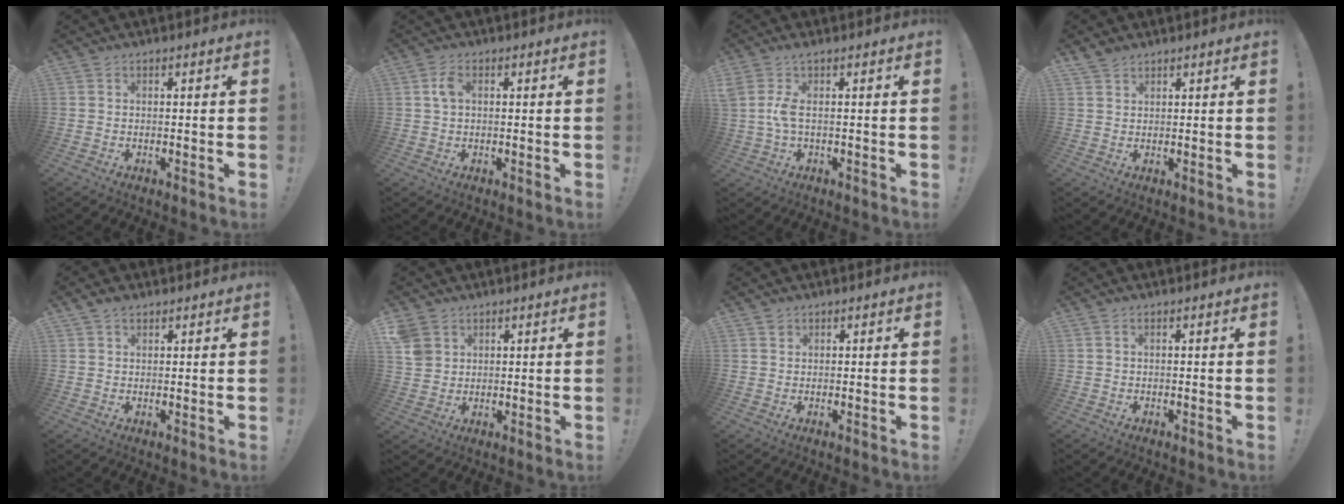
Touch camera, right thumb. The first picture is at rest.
{"total": 3.7, "force": [0.8, 2.0, 3.0], "torque": [-0.052, 0.004, 0.014]}
{"total": 5.0, "force": [0.4, 0.9, 4.9], "torque": [-0.102, -0.009, 0.006]}
{"total": 2.7, "force": [2.4, 1.1, 0.7], "torque": [-0.008, -0.015, 0.045]}
{"total": 2.8, "force": [2.0, 1.5, 1.2], "torque": [-0.022, -0.005, 0.037]}
{"total": 5.4, "force": [2.9, 4.2, 1.7], "torque": [-0.031, -0.008, 0.062]}
{"total": 1.3, "force": [0.9, 0.8, 0.4], "torque": [-0.001, -0.003, 0.016]}
{"total": 0.6, "force": [0.1, 0.1, 0.6], "torque": [-0.013, 0.001, 0.002]}